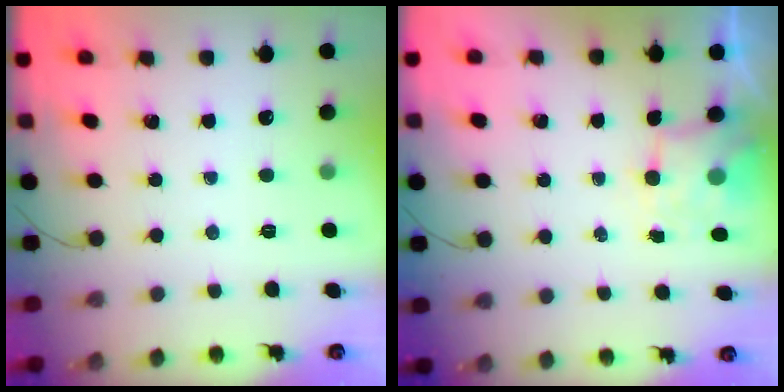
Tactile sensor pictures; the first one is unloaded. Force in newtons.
{"total": 4.4, "press": 4.4, "slide": 0.7}